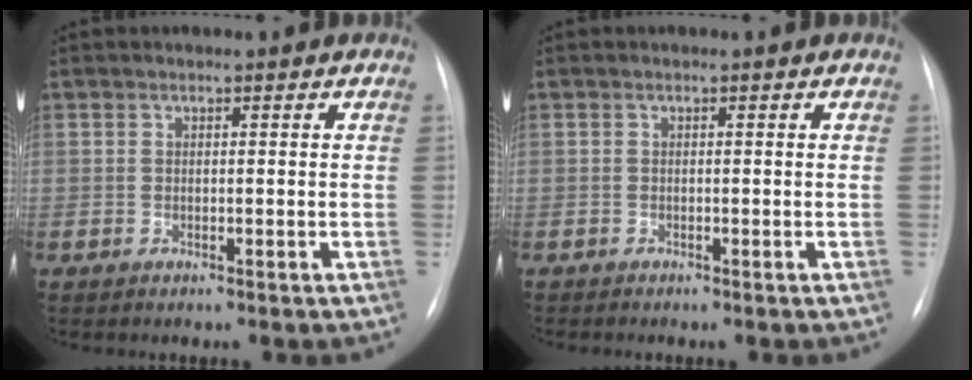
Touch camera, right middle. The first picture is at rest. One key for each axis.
{"total": 0.0}